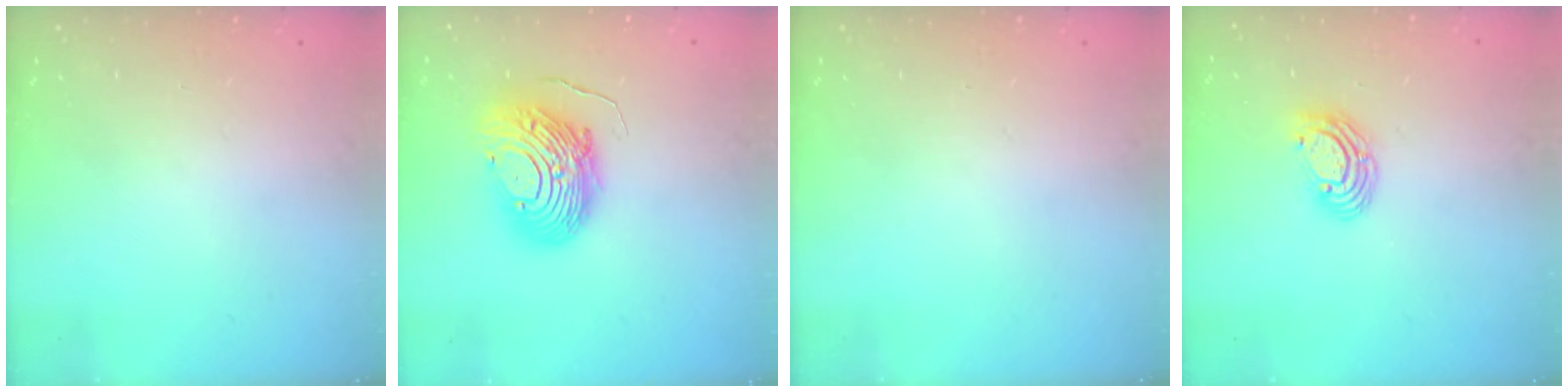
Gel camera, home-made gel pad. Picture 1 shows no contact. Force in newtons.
{"total": 15.1, "press": 15.1, "slide": 1.6}
{"total": 0.0}
{"total": 7.0, "press": 6.9, "slide": 0.8}